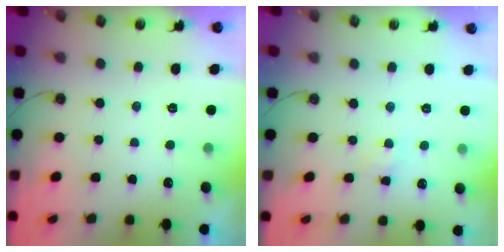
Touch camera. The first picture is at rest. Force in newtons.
{"total": 4.2, "press": 4.2, "slide": 0.6}